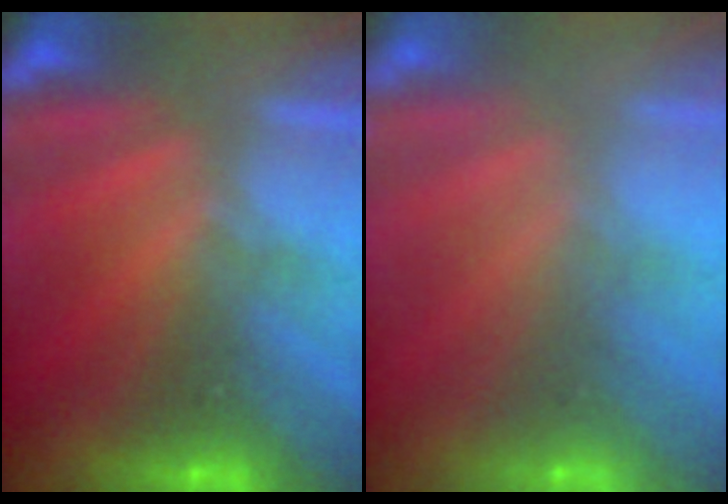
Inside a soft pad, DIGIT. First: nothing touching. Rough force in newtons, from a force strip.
{"total": 8.5}